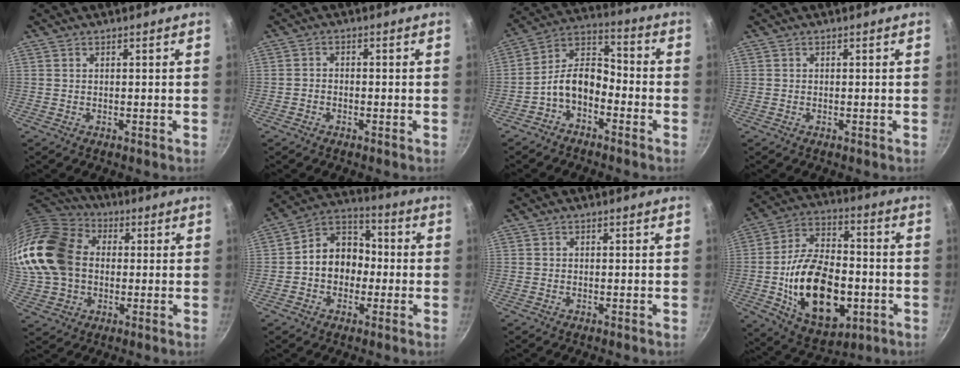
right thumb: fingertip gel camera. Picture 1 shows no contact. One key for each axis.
{"total": 1.5, "fx": -1.1, "fy": 0.9, "fz": 0.6, "tx": -0.013, "ty": 0.010, "tz": -0.023}
{"total": 9.5, "fx": -4.1, "fy": 5.9, "fz": 6.2, "tx": -0.097, "ty": 0.063, "tz": -0.091}
{"total": 0.0}
{"total": 24.9, "fx": 2.2, "fy": 18.8, "fz": 16.2, "tx": -0.354, "ty": 0.045, "tz": 0.037}
{"total": 11.1, "fx": -1.2, "fy": 9.0, "fz": 6.5, "tx": -0.053, "ty": 0.038, "tz": -0.036}
{"total": 0.0}
{"total": 23.0, "fx": -4.7, "fy": 13.8, "fz": 17.8, "tx": -0.281, "ty": 0.026, "tz": -0.069}